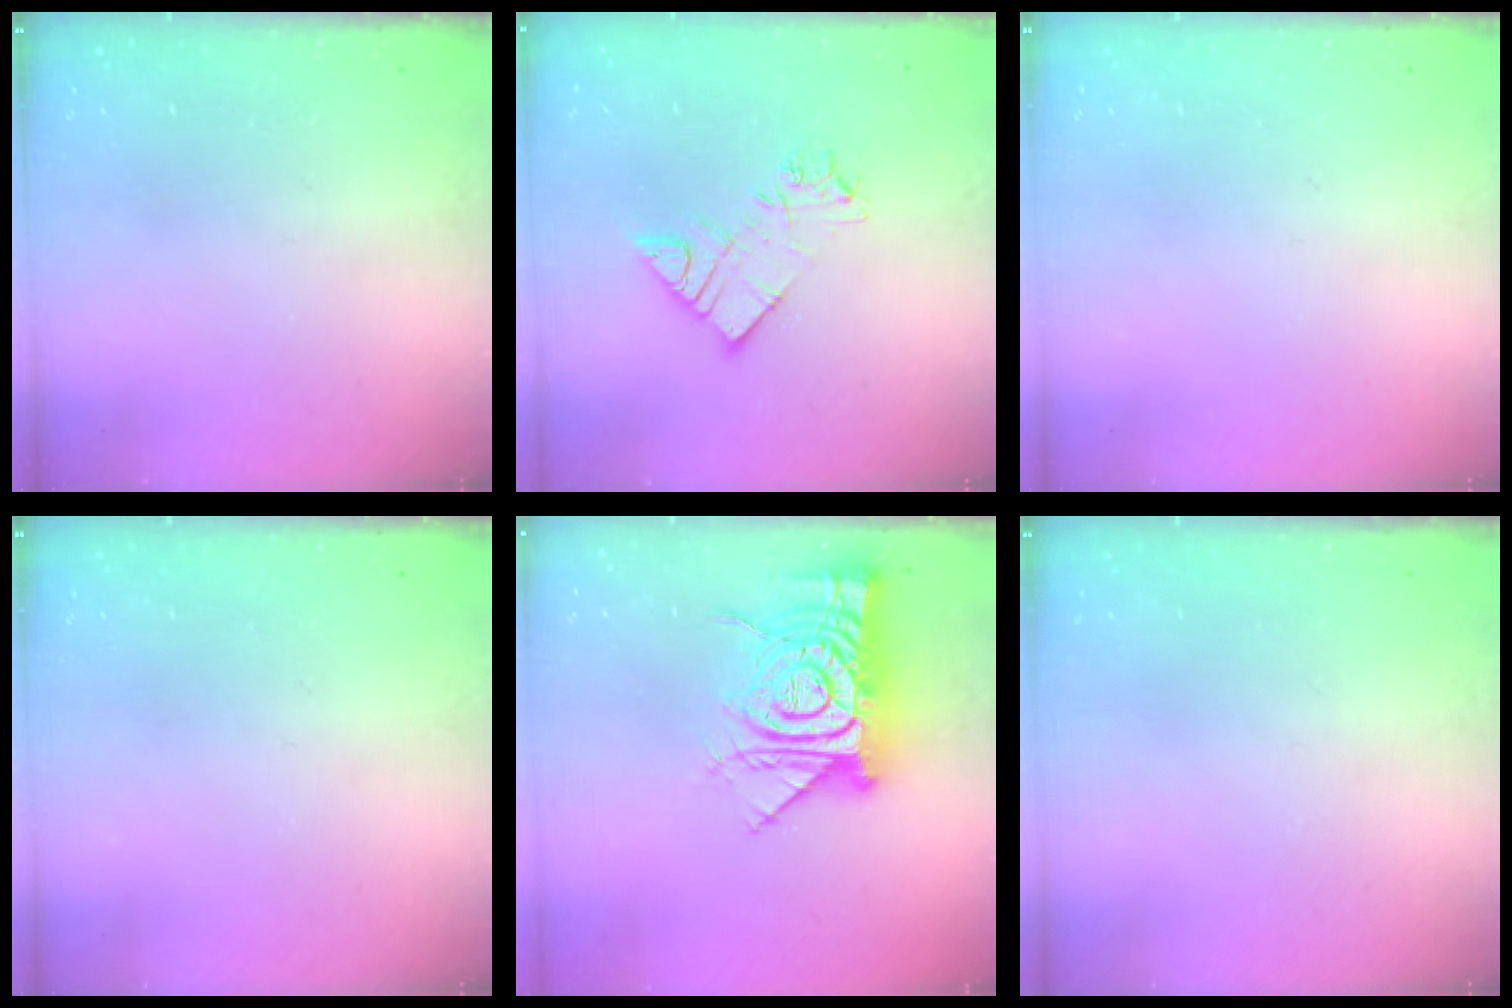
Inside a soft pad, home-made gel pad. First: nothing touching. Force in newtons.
{"total": 10.5, "press": 10.5, "slide": 1.0}
{"total": 0.0}
{"total": 0.0}
{"total": 18.4, "press": 18.3, "slide": 1.8}
{"total": 0.0}